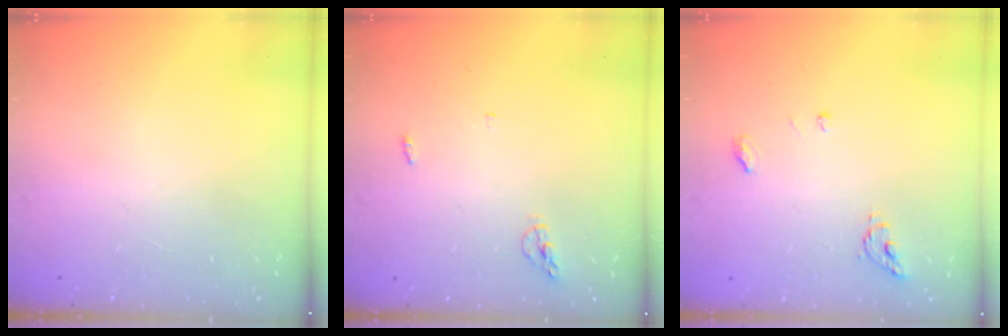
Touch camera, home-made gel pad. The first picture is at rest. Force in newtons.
{"total": 4.3, "press": 4.1, "slide": 1.0}
{"total": 5.2, "press": 5.2, "slide": 0.0}